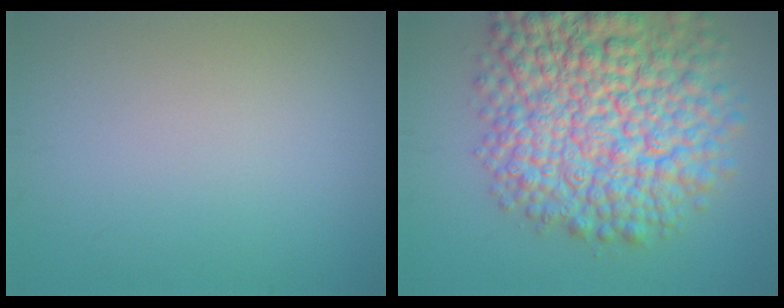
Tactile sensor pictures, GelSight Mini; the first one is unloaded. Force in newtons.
{"total": 13.3, "press": 13.3, "slide": 0.5}